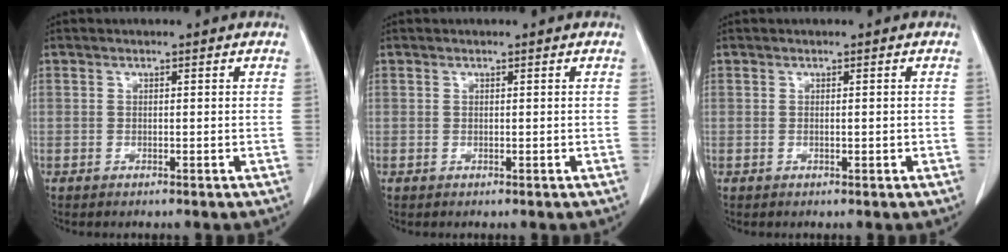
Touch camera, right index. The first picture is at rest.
{"total": 0.0}
{"total": 1.0, "force": [-0.2, 0.3, 0.9], "torque": [-0.020, 0.003, 0.002]}